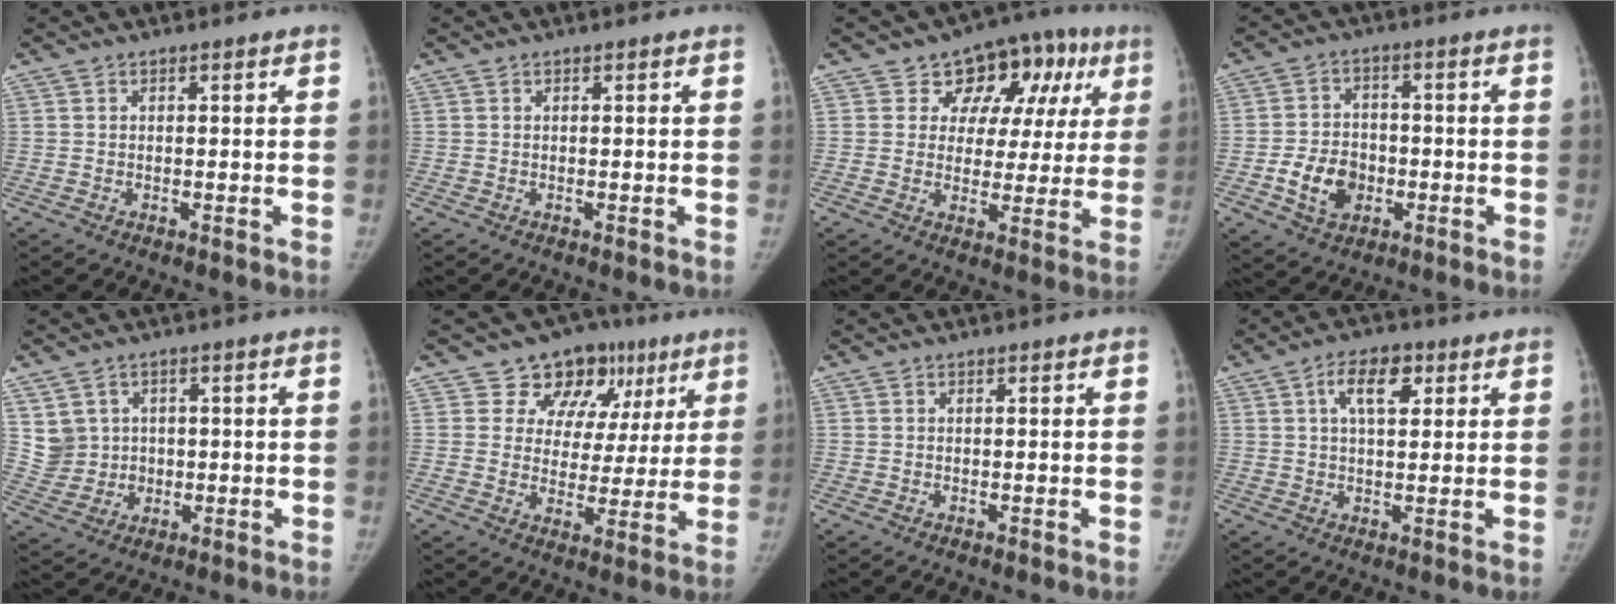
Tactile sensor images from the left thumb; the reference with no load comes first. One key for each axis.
{"total": 0.0}
{"total": 13.2, "fx": 5.8, "fy": 9.7, "fz": 6.8, "tx": -0.021, "ty": 0.001, "tz": 0.075}
{"total": 8.7, "fx": -2.6, "fy": 6.5, "fz": 5.2, "tx": -0.072, "ty": 0.017, "tz": -0.043}
{"total": 6.3, "fx": 1.3, "fy": 6.0, "fz": 1.3, "tx": 0.004, "ty": -0.001, "tz": 0.030}
{"total": 13.1, "fx": 7.1, "fy": 10.0, "fz": 4.6, "tx": -0.002, "ty": -0.010, "tz": 0.098}
{"total": 0.0}
{"total": 7.1, "fx": 2.8, "fy": 3.4, "fz": 5.6, "tx": -0.083, "ty": 0.000, "tz": 0.042}